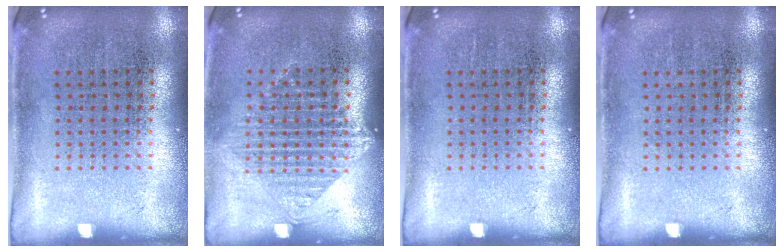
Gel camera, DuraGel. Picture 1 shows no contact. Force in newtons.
{"total": 1.3, "press": 1.1, "slide": 0.6}
{"total": 0.0}
{"total": 0.0}